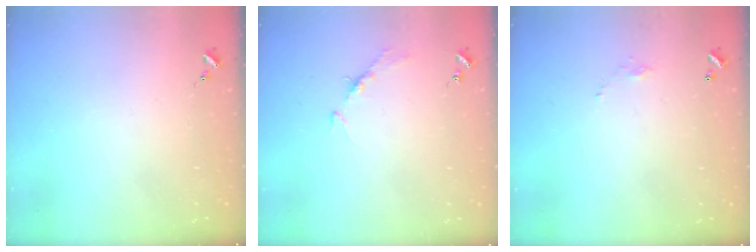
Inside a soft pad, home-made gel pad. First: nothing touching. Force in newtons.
{"total": 4.4, "press": 4.4, "slide": 0.6}
{"total": 3.7, "press": 3.7, "slide": 0.1}